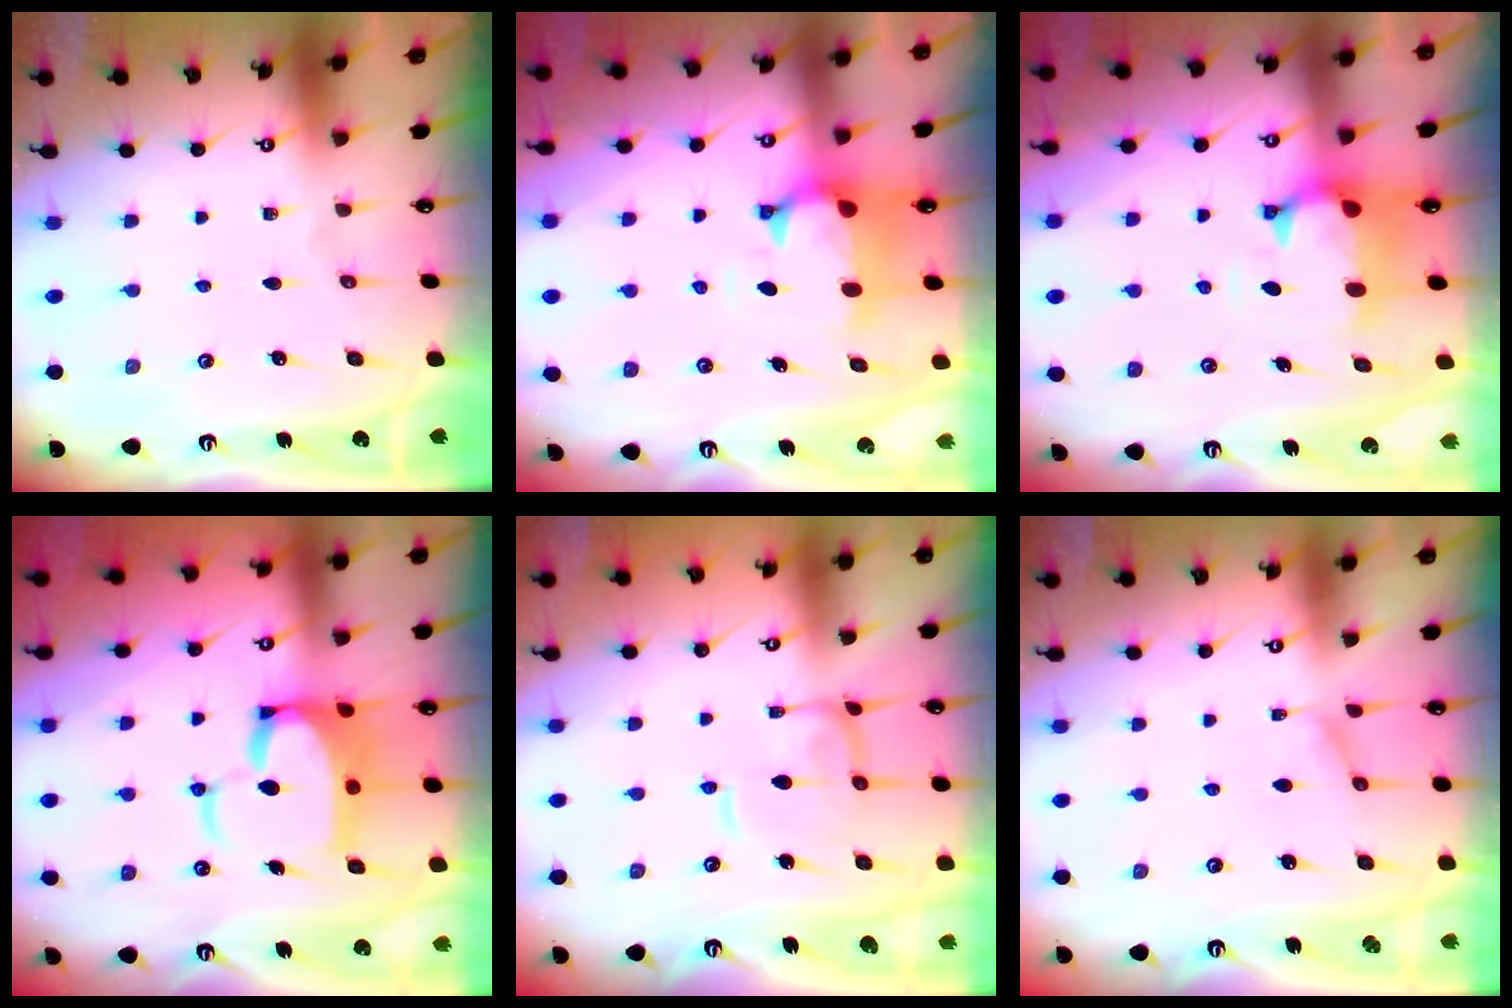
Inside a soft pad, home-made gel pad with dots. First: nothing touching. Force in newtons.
{"total": 1.5, "press": 0.9, "slide": 1.2}
{"total": 1.5, "press": 0.9, "slide": 1.2}
{"total": 11.2, "press": 11.1, "slide": 1.5}
{"total": 1.7, "press": 1.7, "slide": 0.4}
{"total": 0.8, "press": 0.3, "slide": 0.8}